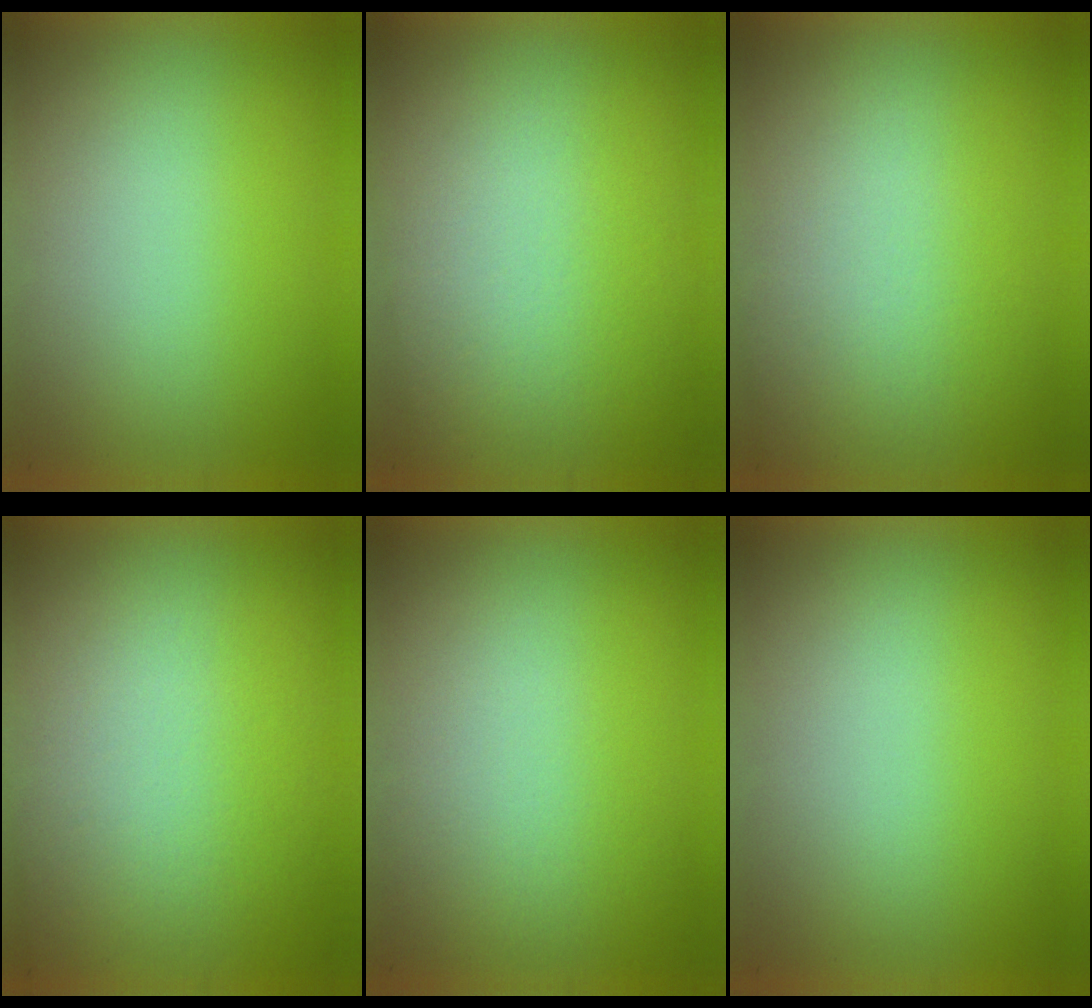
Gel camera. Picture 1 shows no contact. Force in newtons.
{"total": 2.9}
{"total": 2.4}
{"total": 3.7}
{"total": 2.3}
{"total": 0.0}